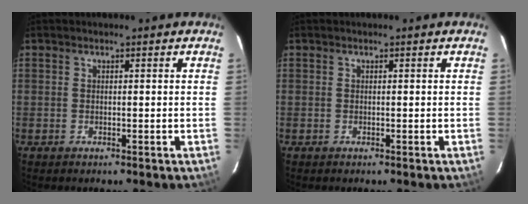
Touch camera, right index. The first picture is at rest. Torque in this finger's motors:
{"motor_torque": [0.00, 0.00, 0.00, 0.00]}